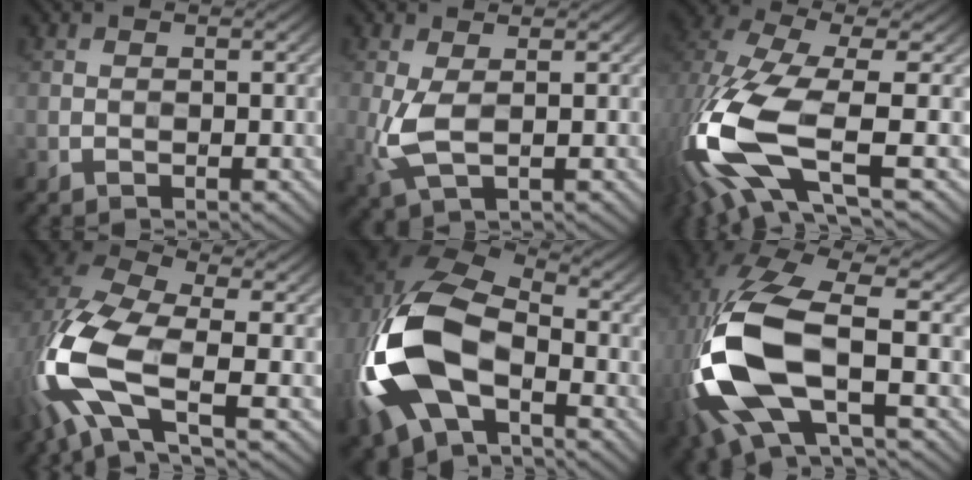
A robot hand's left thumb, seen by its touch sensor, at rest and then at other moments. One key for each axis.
{"total": 4.4, "fx": 0.1, "fy": 1.9, "fz": 4.0, "tx": -0.111, "ty": -0.004, "tz": 0.001}
{"total": 15.7, "fx": -3.3, "fy": 6.9, "fz": 13.7, "tx": -0.347, "ty": -0.027, "tz": -0.055}
{"total": 14.4, "fx": -4.0, "fy": 7.2, "fz": 11.8, "tx": -0.298, "ty": -0.018, "tz": -0.089}
{"total": 19.1, "fx": -4.8, "fy": 11.6, "fz": 14.4, "tx": -0.357, "ty": -0.034, "tz": -0.085}
{"total": 15.7, "fx": -3.0, "fy": 6.9, "fz": 13.7, "tx": -0.341, "ty": -0.010, "tz": -0.055}